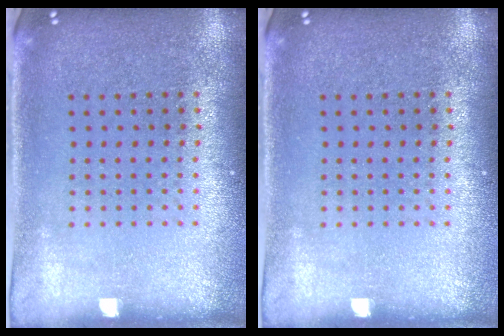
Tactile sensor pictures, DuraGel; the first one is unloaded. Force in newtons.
{"total": 0.0}